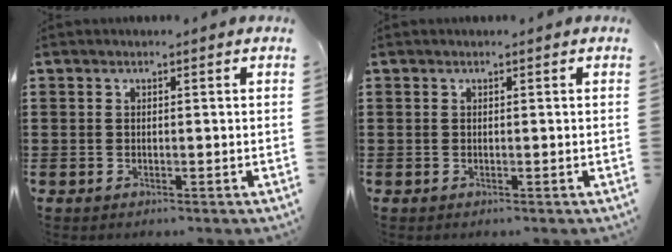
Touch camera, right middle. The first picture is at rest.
{"total": 0.0}